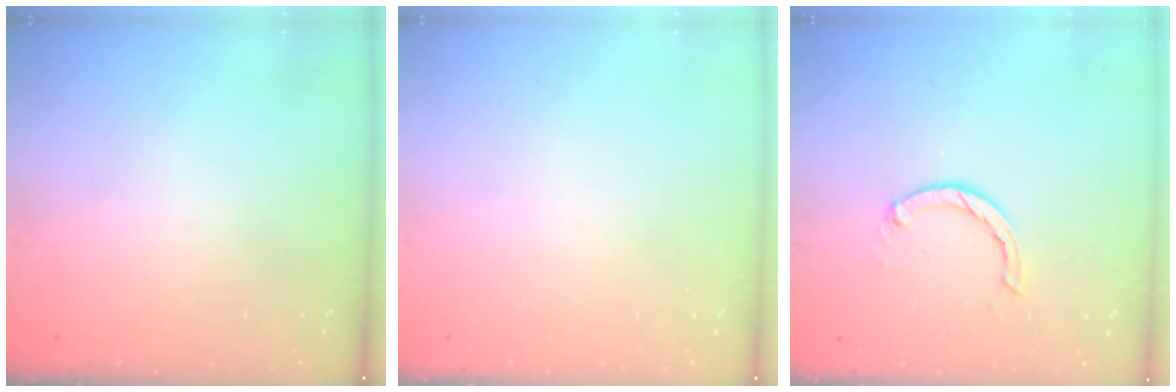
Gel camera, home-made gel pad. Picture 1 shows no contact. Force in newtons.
{"total": 0.0}
{"total": 2.4, "press": 2.3, "slide": 0.4}